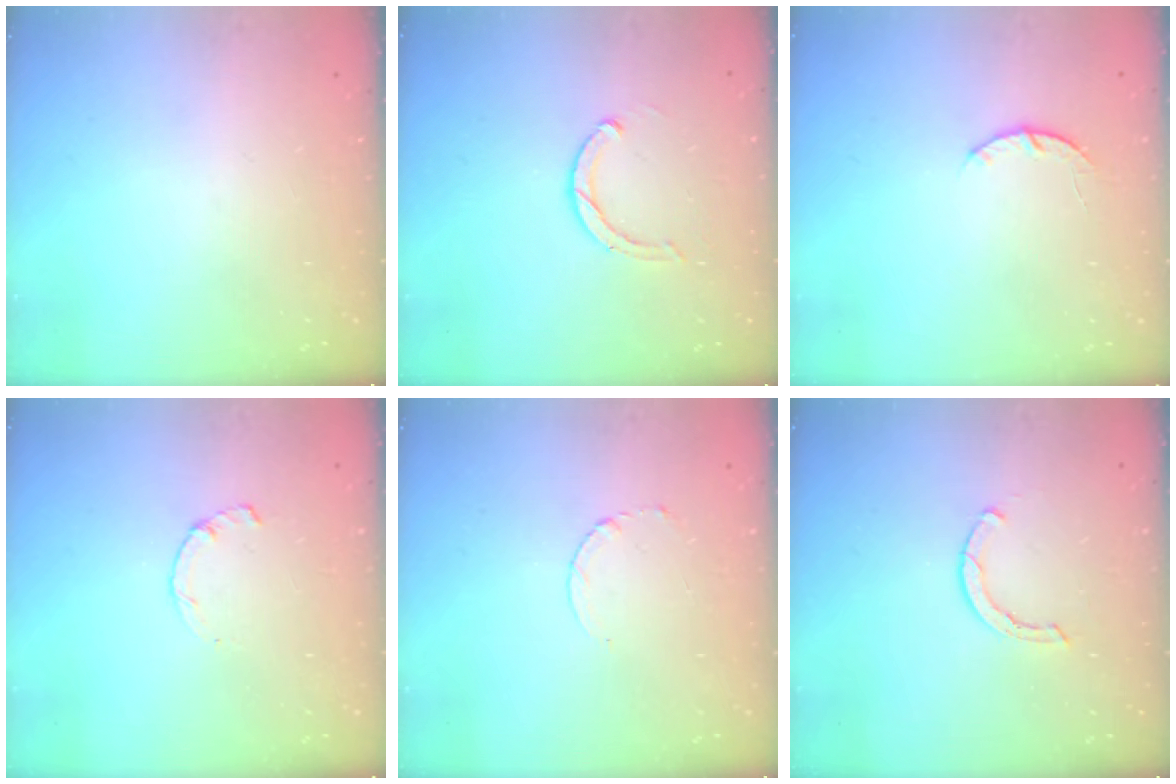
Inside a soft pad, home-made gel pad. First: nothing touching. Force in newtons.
{"total": 3.0, "press": 2.9, "slide": 0.5}
{"total": 3.5, "press": 3.5, "slide": 0.6}
{"total": 1.7, "press": 1.7, "slide": 0.3}
{"total": 2.5, "press": 2.5, "slide": 0.3}
{"total": 1.7, "press": 1.6, "slide": 0.3}